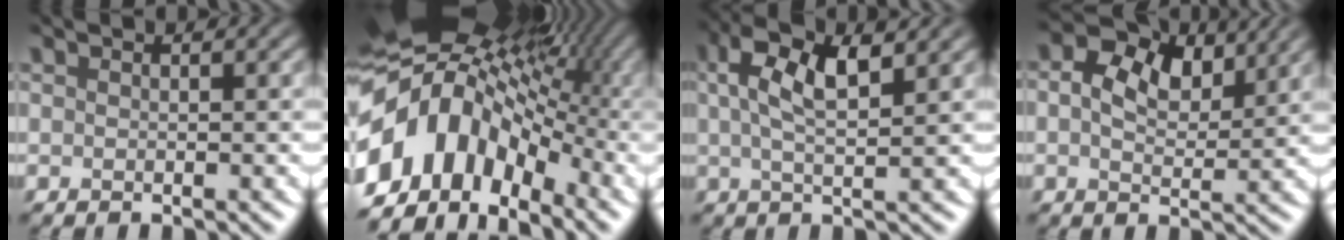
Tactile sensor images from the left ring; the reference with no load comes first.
{"total": 13.3, "force": [-2.7, 9.2, 9.2], "torque": [-0.183, 0.006, -0.057]}
{"total": 5.8, "force": [2.1, 1.8, 5.1], "torque": [-0.095, 0.007, 0.035]}
{"total": 5.4, "force": [2.3, 3.2, 3.7], "torque": [-0.064, 0.006, 0.027]}